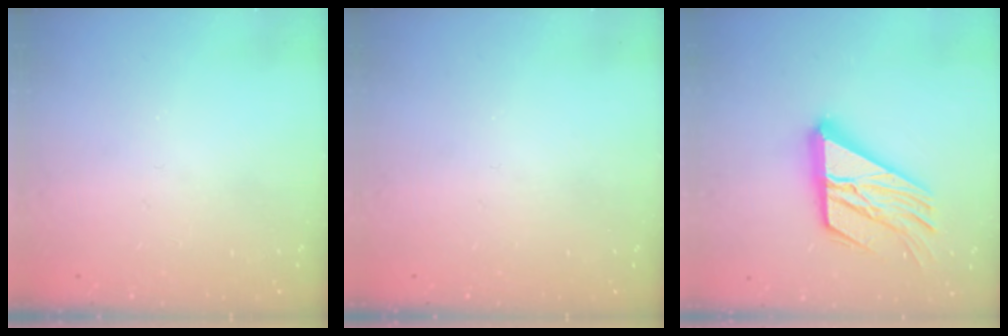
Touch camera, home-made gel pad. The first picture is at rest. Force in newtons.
{"total": 0.0}
{"total": 20.1, "press": 20.0, "slide": 2.1}